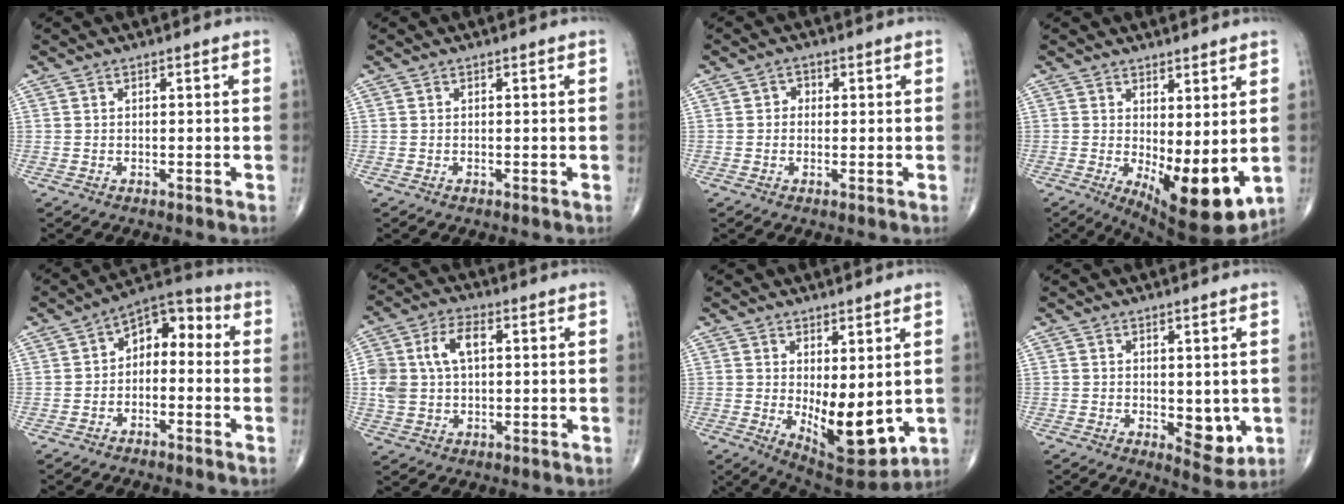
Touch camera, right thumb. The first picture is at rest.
{"total": 0.0}
{"total": 1.9, "force": [0.2, 1.7, 0.8], "torque": [0.002, 0.004, -0.003]}
{"total": 11.6, "force": [-0.7, 4.5, 10.6], "torque": [-0.149, -0.027, 0.006]}
{"total": 8.1, "force": [-0.6, 5.3, 6.2], "torque": [-0.061, 0.046, -0.029]}
{"total": 9.4, "force": [1.7, 5.8, 7.1], "torque": [-0.140, 0.016, 0.034]}
{"total": 11.7, "force": [-0.5, 5.1, 10.6], "torque": [-0.136, -0.029, 0.011]}
{"total": 5.7, "force": [-0.6, 3.0, 4.8], "torque": [-0.043, -0.013, 0.000]}